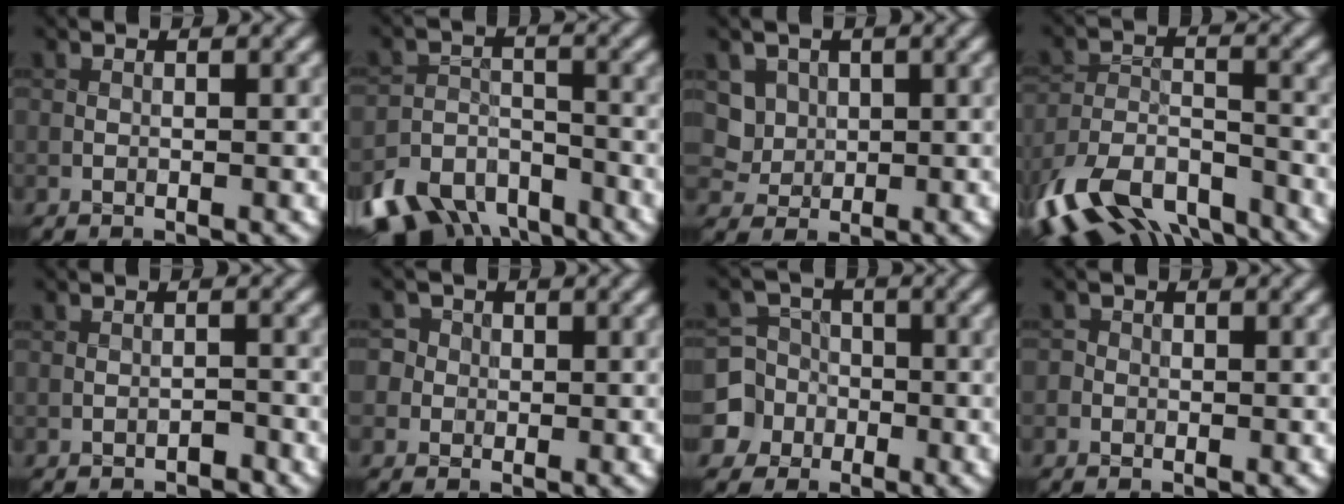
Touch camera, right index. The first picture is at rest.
{"total": 10.4, "force": [-8.4, 5.2, 3.2], "torque": [-0.054, -0.016, -0.132]}
{"total": 2.8, "force": [0.7, 2.6, 0.8], "torque": [-0.015, -0.009, 0.033]}
{"total": 11.2, "force": [-8.3, 5.2, 5.5], "torque": [-0.116, -0.010, -0.144]}
{"total": 0.7, "force": [-0.7, 0.2, 0.2], "torque": [0.002, 0.004, -0.008]}
{"total": 4.6, "force": [0.0, 4.5, 1.3], "torque": [-0.005, 0.030, -0.031]}
{"total": 6.0, "force": [-2.4, 5.5, 0.4], "torque": [0.003, 0.006, -0.068]}
{"total": 1.1, "force": [-0.5, 0.9, 0.1], "torque": [0.012, 0.002, -0.014]}